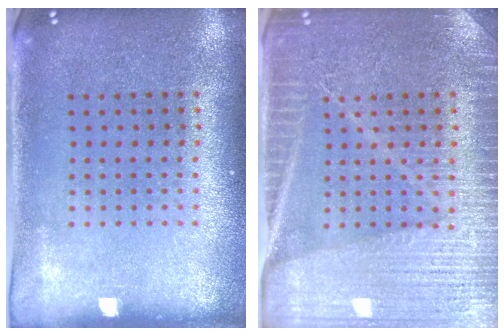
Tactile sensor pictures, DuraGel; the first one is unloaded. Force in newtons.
{"total": 4.1, "press": 3.9, "slide": 1.2}